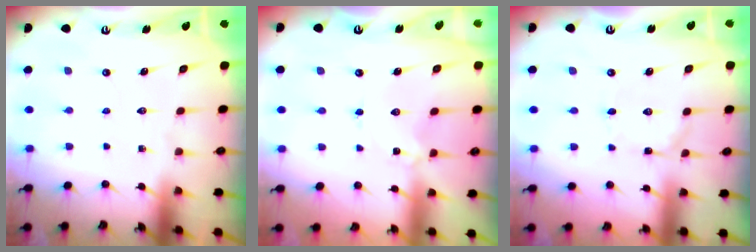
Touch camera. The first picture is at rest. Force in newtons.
{"total": 1.2, "press": 1.1, "slide": 0.3}
{"total": 0.9, "press": 0.9, "slide": 0.1}